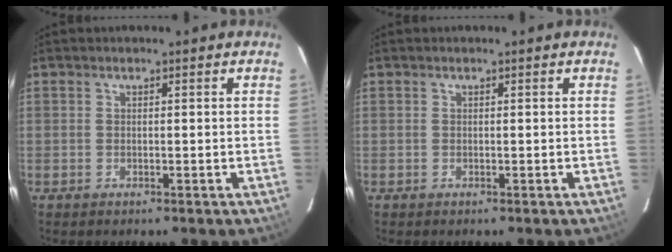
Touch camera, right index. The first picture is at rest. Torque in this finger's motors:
{"motor_torque": [0.00, 0.00, 0.00, 0.00]}